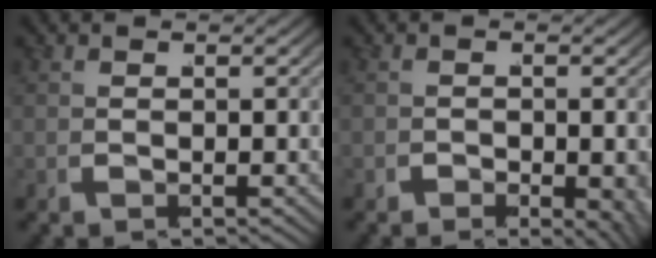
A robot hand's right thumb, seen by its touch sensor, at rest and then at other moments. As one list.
[{"total": 2.8, "force": [-1.3, 1.4, 2.1], "torque": [-0.033, -0.024, -0.016]}]